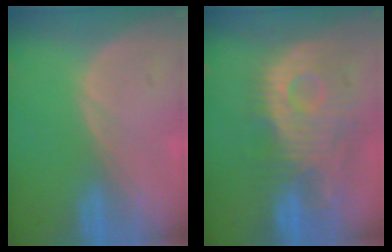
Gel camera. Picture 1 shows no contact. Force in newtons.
{"total": 11.6, "press": 10.5, "slide": 4.9}